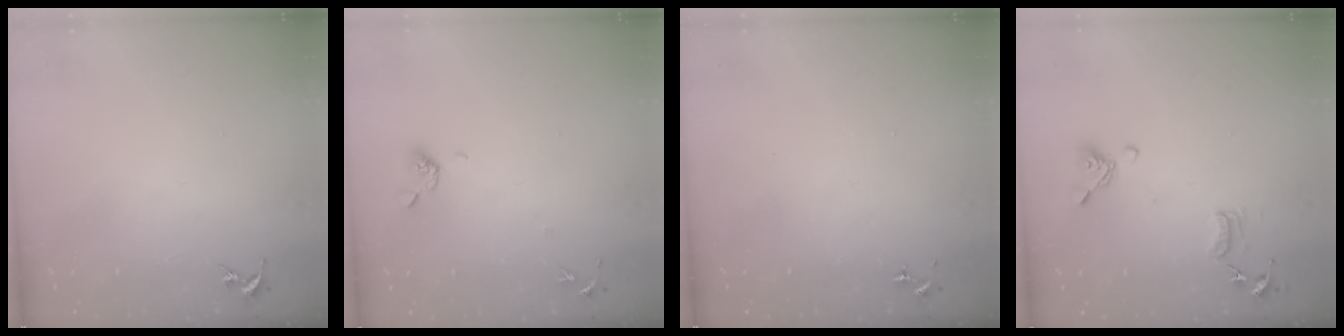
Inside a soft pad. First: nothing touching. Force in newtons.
{"total": 7.1, "press": 6.8, "slide": 1.8}
{"total": 0.0}
{"total": 12.9, "press": 12.8, "slide": 1.9}